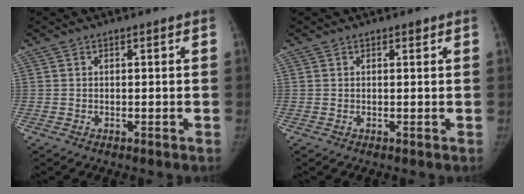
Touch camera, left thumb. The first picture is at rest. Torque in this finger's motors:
{"motor_torque": [0.17, -0.06, 0.35, -0.52, 0.03]}